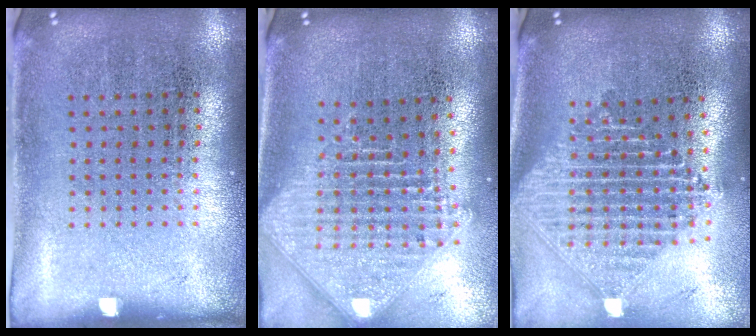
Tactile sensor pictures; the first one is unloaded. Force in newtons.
{"total": 2.5, "press": 1.8, "slide": 1.6}
{"total": 2.4, "press": 1.8, "slide": 1.5}